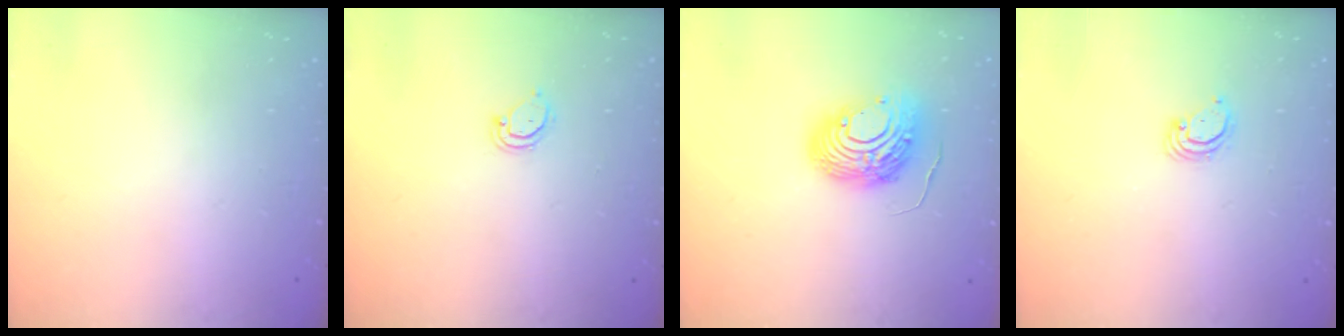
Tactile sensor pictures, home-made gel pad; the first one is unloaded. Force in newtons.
{"total": 3.4, "press": 3.3, "slide": 0.5}
{"total": 12.0, "press": 11.9, "slide": 1.3}
{"total": 2.9, "press": 2.9, "slide": 0.3}